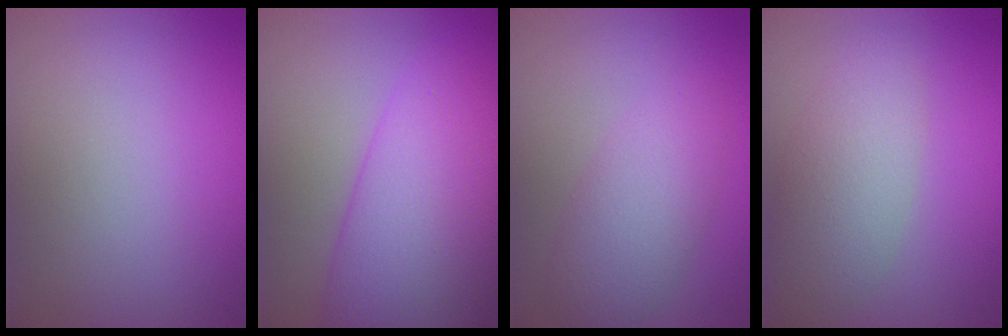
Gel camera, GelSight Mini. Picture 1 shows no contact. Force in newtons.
{"total": 12.1, "press": 12.1, "slide": 0.1}
{"total": 3.9, "press": 3.9, "slide": 0.1}
{"total": 4.0, "press": 4.0, "slide": 0.3}